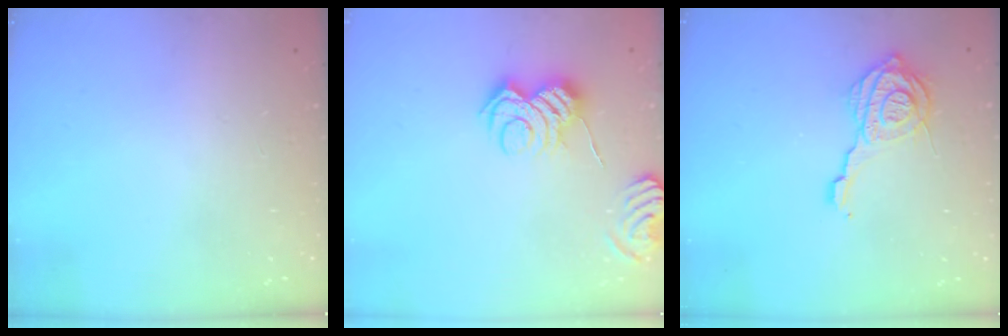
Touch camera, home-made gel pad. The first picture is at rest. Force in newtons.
{"total": 9.7, "press": 9.6, "slide": 0.8}
{"total": 14.4, "press": 14.3, "slide": 1.9}